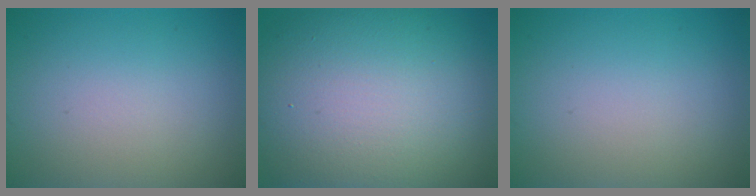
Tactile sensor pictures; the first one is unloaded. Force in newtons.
{"total": 16.3, "press": 16.3, "slide": 0.7}
{"total": 0.0}